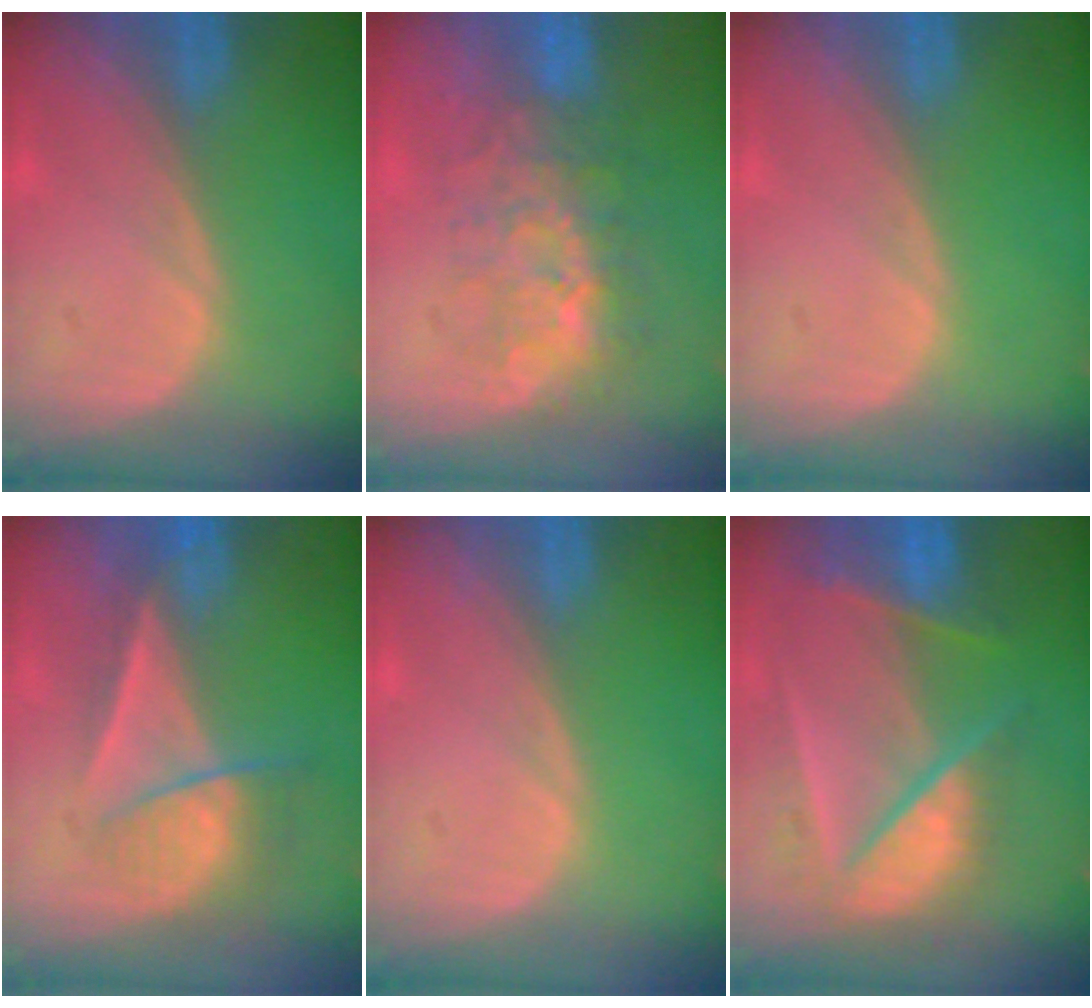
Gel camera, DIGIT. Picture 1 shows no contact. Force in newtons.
{"total": 7.9, "press": 7.6, "slide": 2.2}
{"total": 0.0}
{"total": 7.1, "press": 6.1, "slide": 3.6}
{"total": 0.0}
{"total": 9.8, "press": 8.3, "slide": 5.2}